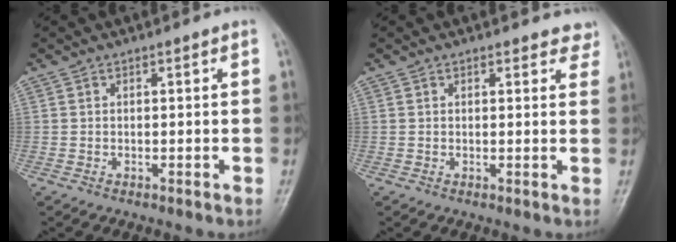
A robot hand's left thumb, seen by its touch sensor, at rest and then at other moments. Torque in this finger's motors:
{"motor_torque": [-0.02, 0.02, 0.05, 0.00, 0.02]}